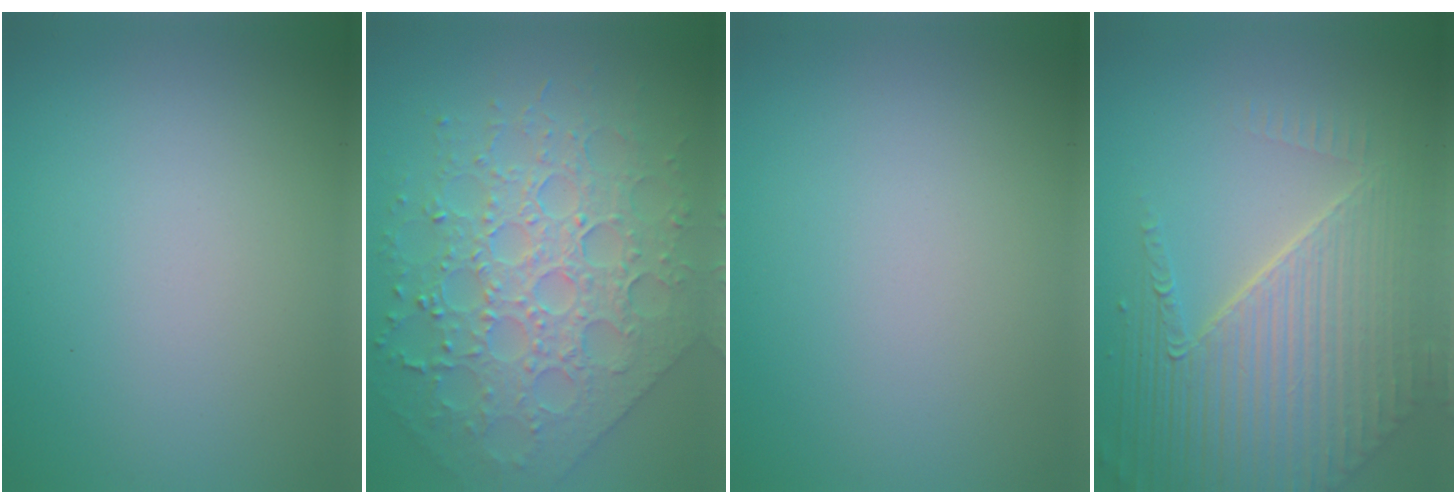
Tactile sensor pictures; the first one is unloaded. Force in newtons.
{"total": 6.5, "press": 5.8, "slide": 3.0}
{"total": 0.0}
{"total": 8.3, "press": 5.6, "slide": 6.1}